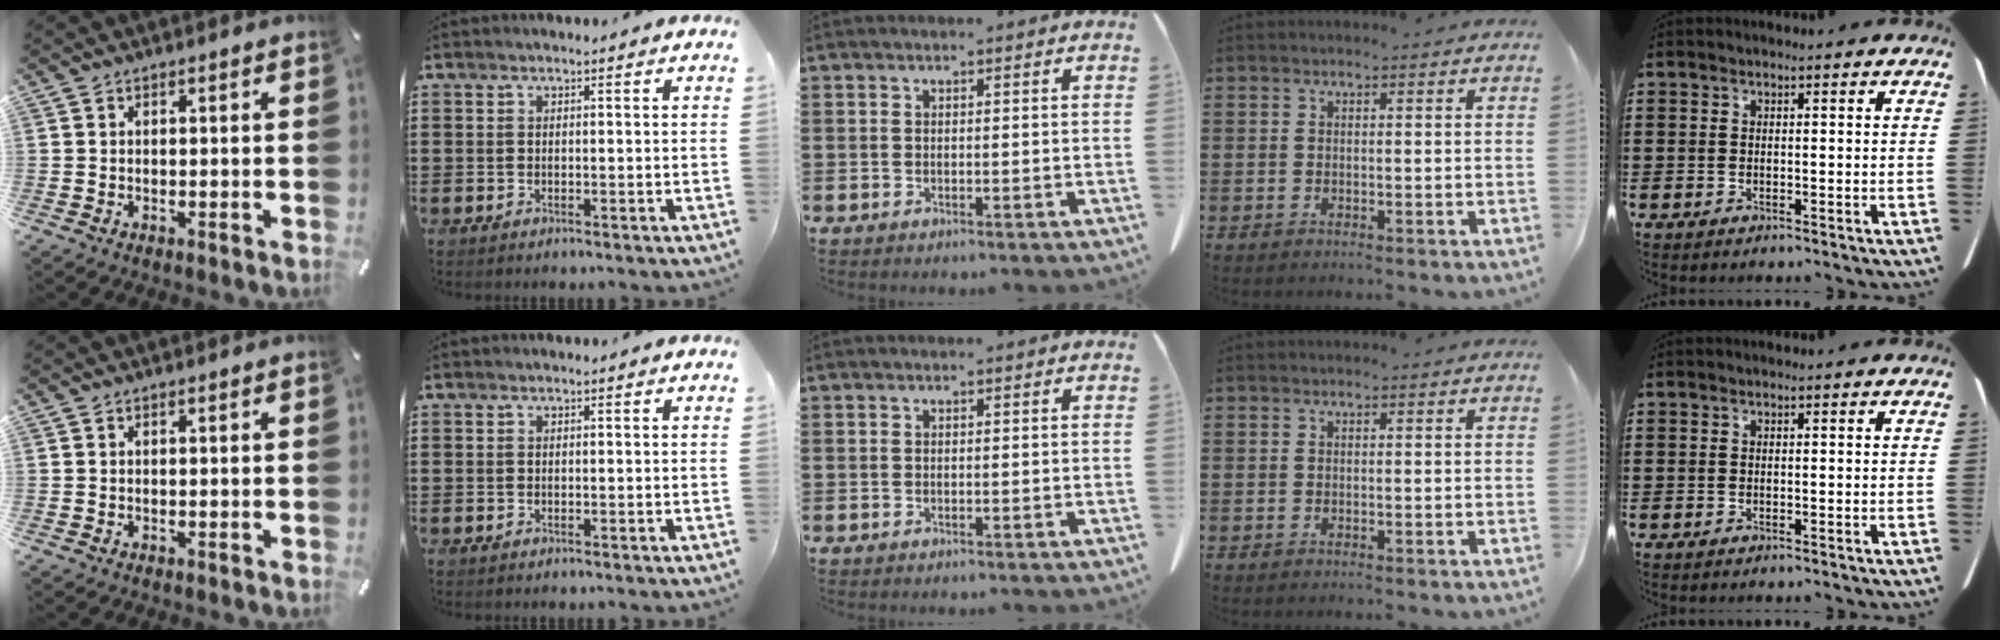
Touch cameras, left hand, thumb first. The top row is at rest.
{}